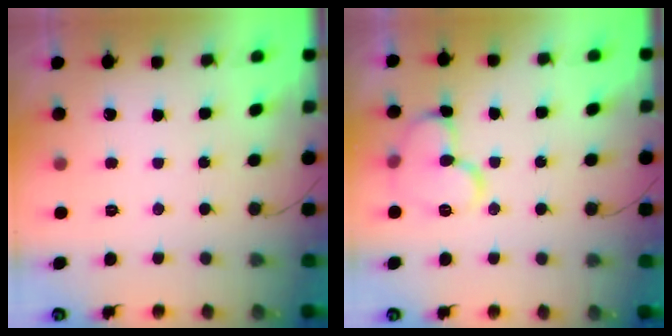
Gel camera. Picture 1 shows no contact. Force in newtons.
{"total": 10.8, "press": 10.8, "slide": 0.3}